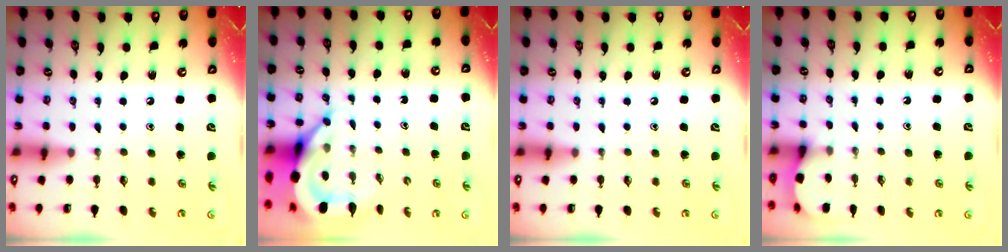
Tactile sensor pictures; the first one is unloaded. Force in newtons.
{"total": 7.4, "press": 7.3, "slide": 1.0}
{"total": 0.0}
{"total": 2.2, "press": 2.2, "slide": 0.2}